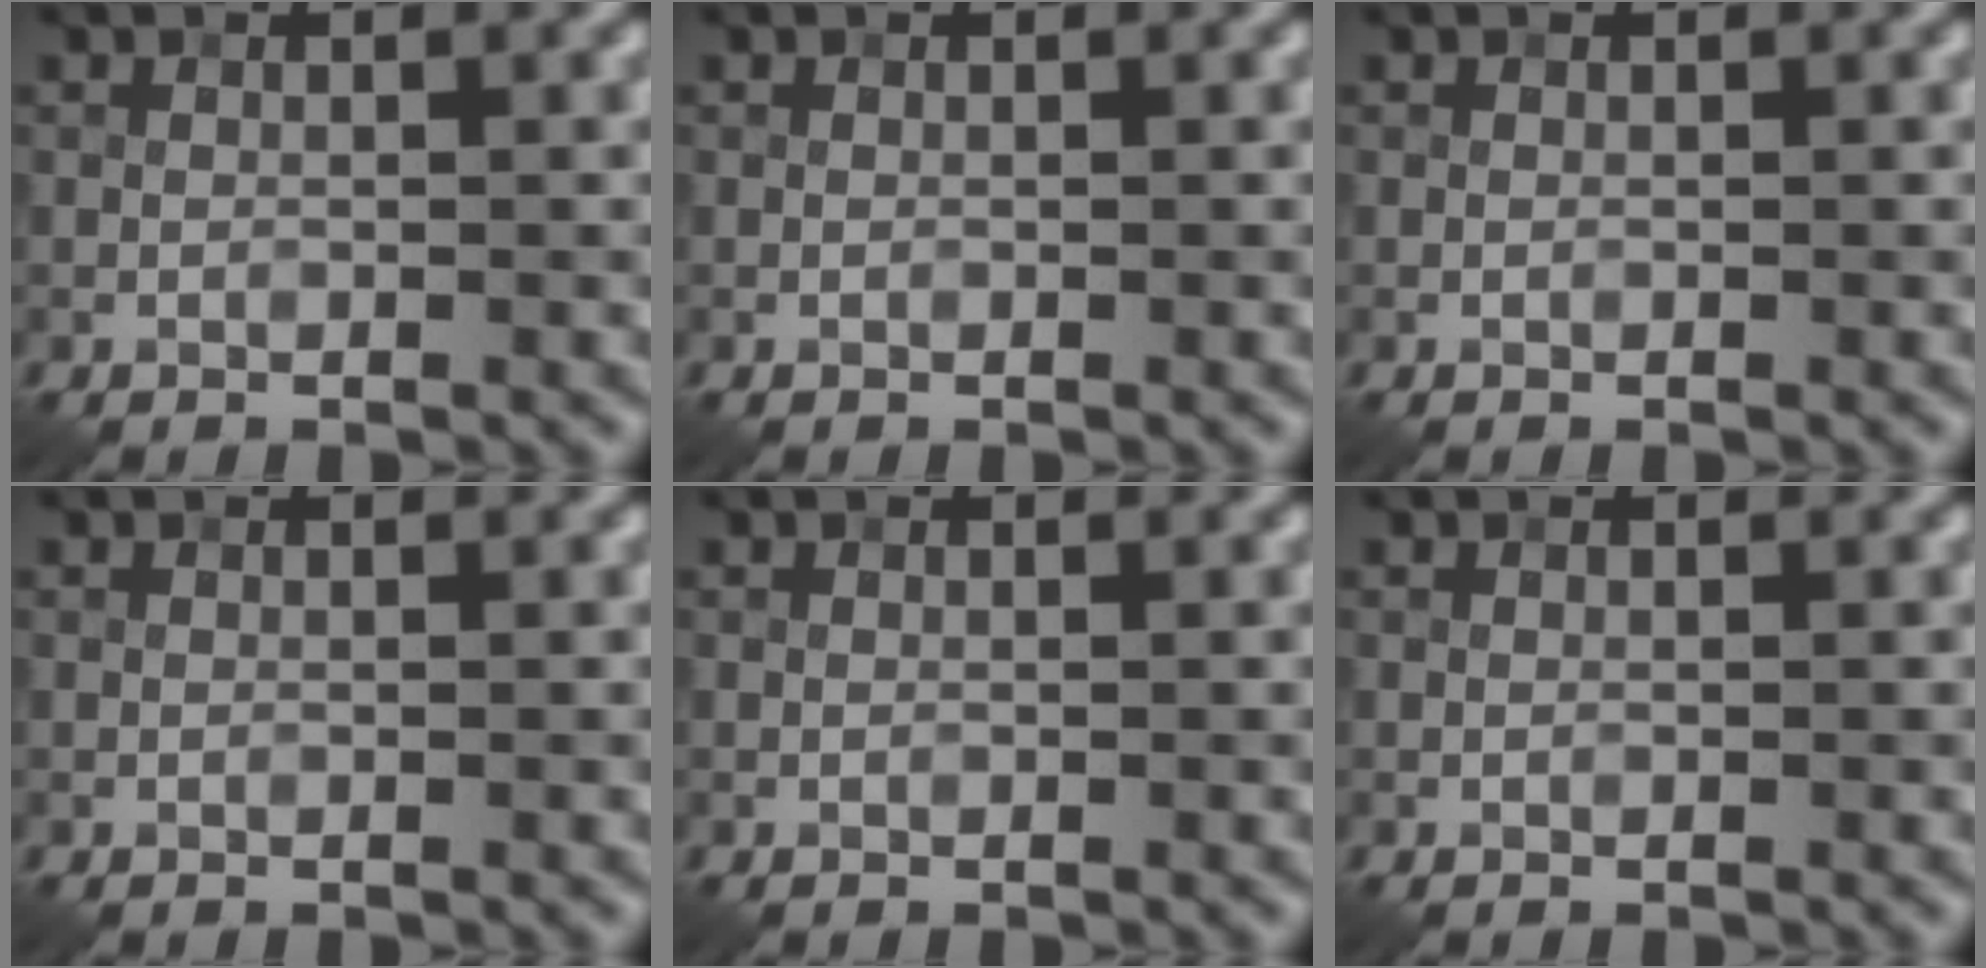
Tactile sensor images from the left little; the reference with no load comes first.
{"total": 0.0}
{"total": 0.0}
{"total": 0.0}
{"total": 0.0}
{"total": 0.0}